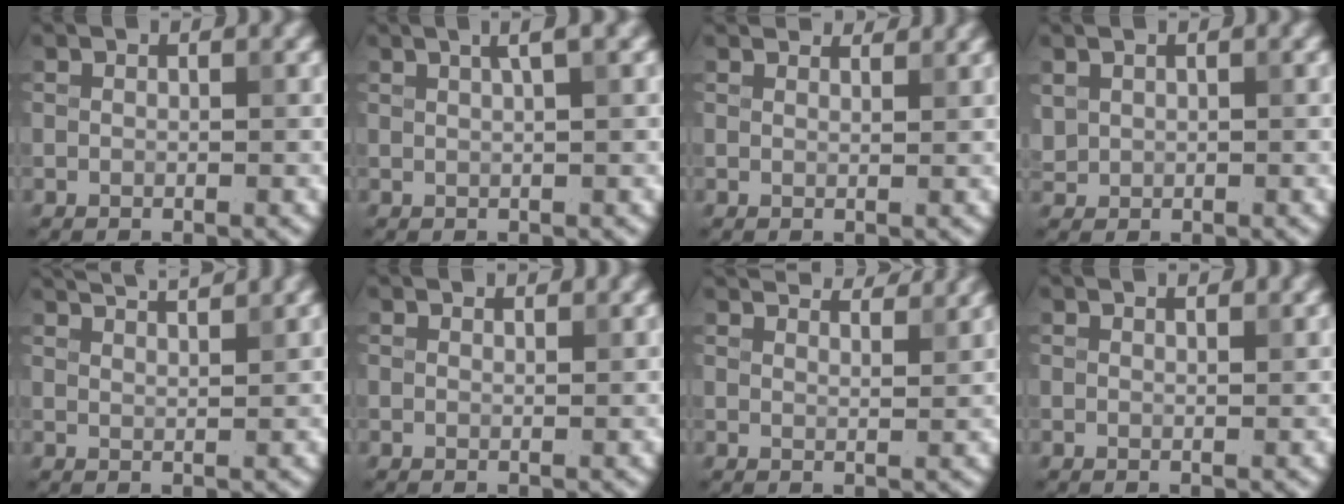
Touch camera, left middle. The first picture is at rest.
{"total": 2.1, "force": [1.2, 0.0, 1.7], "torque": [-0.027, 0.008, 0.025]}
{"total": 2.2, "force": [2.2, 0.4, 0.4], "torque": [-0.015, 0.006, 0.029]}
{"total": 0.9, "force": [0.3, 0.9, 0.2], "torque": [-0.005, 0.001, 0.014]}
{"total": 4.4, "force": [3.9, 0.7, 1.9], "torque": [-0.021, 0.022, 0.044]}
{"total": 0.9, "force": [0.9, 0.2, 0.1], "torque": [-0.006, 0.000, 0.015]}
{"total": 4.3, "force": [4.1, 0.3, 1.3], "torque": [-0.029, 0.010, 0.053]}
{"total": 0.9, "force": [0.8, 0.1, 0.2], "torque": [-0.006, 0.002, 0.017]}